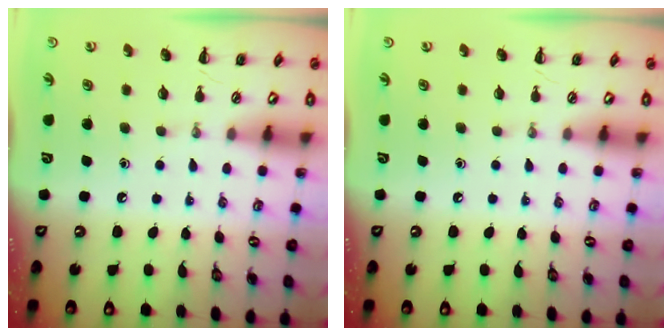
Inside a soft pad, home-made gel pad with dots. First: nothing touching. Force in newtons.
{"total": 0.0}